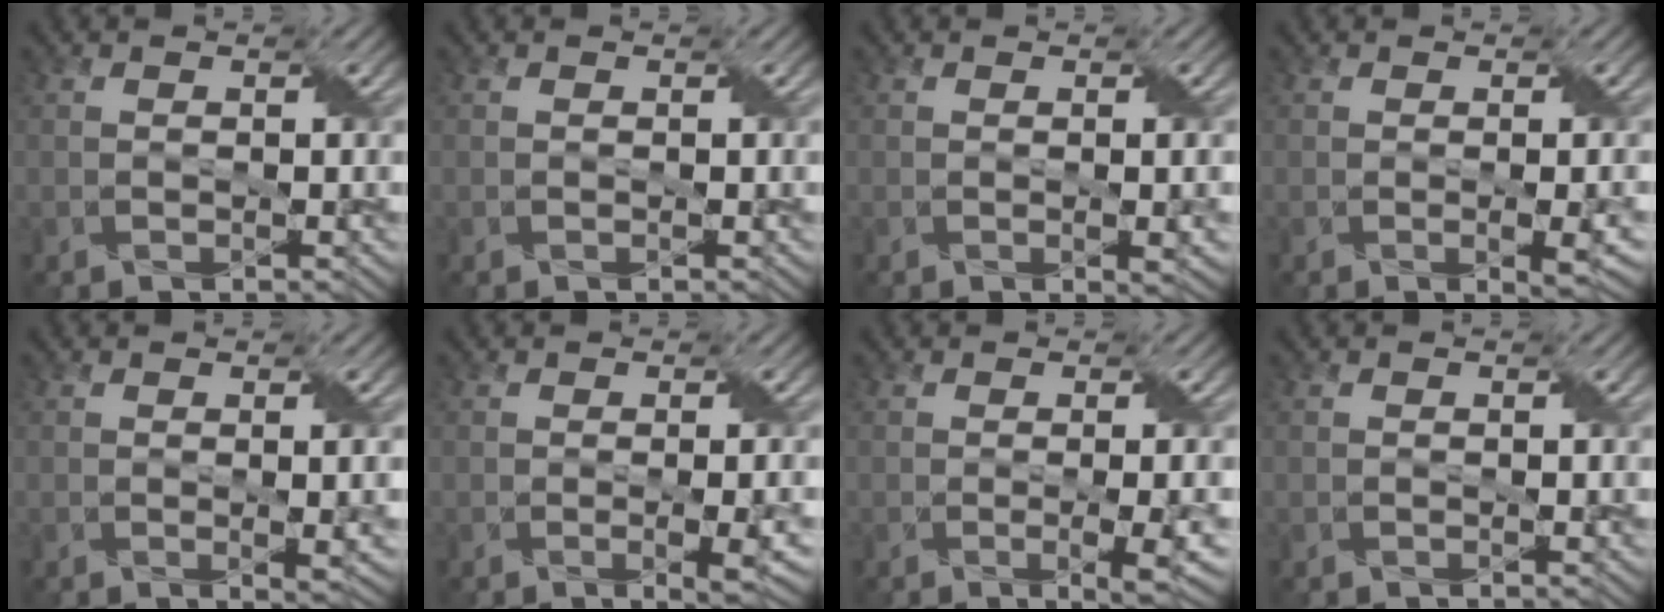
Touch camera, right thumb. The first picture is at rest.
{"total": 0.0}
{"total": 2.1, "force": [-0.1, 0.4, 2.0], "torque": [-0.030, 0.002, 0.002]}
{"total": 2.1, "force": [-0.2, 0.3, 2.1], "torque": [-0.037, 0.001, -0.001]}
{"total": 2.2, "force": [0.2, 0.3, 2.2], "torque": [-0.036, 0.002, 0.007]}
{"total": 2.7, "force": [-0.4, 0.4, 2.6], "torque": [-0.045, 0.001, -0.003]}
{"total": 3.1, "force": [-0.4, 0.5, 3.0], "torque": [-0.052, 0.000, -0.004]}
{"total": 0.0}